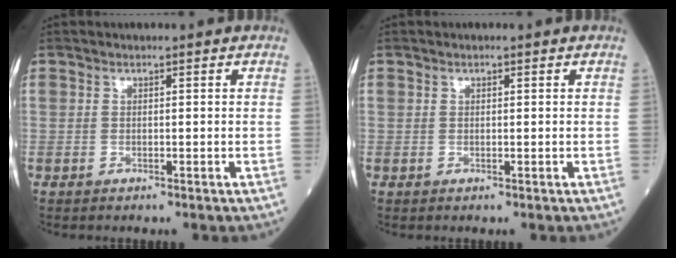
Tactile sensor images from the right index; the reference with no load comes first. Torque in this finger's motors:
{"motor_torque": [-0.01, 0.17, -0.03, -0.01]}